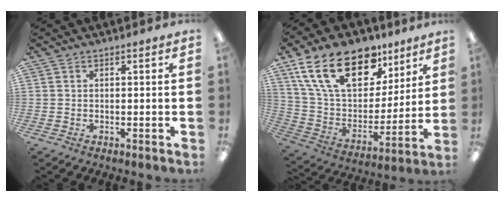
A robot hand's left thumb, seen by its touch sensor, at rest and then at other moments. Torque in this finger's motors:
{"motor_torque": [2.60, 2.41, 1.44, -1.34, 0.52]}